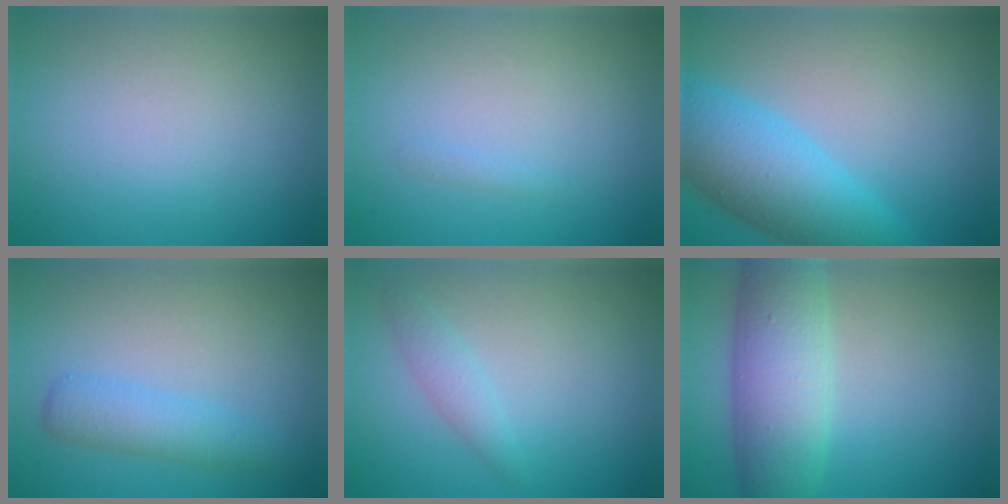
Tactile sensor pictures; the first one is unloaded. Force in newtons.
{"total": 0.6, "press": 0.6, "slide": 0.0}
{"total": 8.2, "press": 8.2, "slide": 0.3}
{"total": 2.9, "press": 2.9, "slide": 0.1}
{"total": 1.7, "press": 1.7, "slide": 0.0}
{"total": 7.1, "press": 7.1, "slide": 0.2}